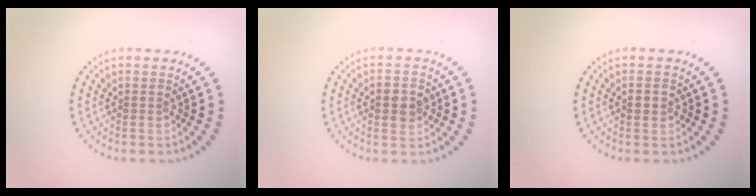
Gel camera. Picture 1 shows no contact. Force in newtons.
{"total": 2.7, "press": 2.7, "slide": 0.1}
{"total": 1.4, "press": 1.4, "slide": 0.2}